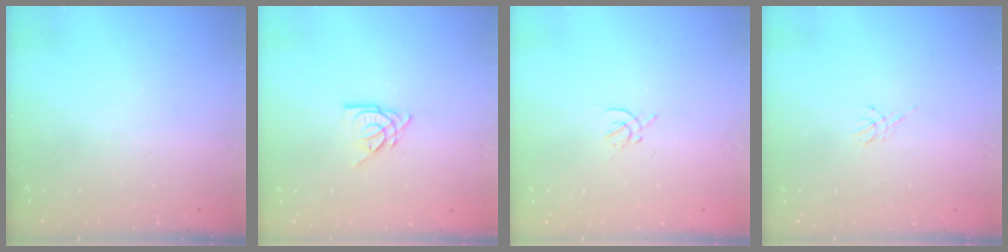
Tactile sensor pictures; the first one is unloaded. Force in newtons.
{"total": 7.2, "press": 7.2, "slide": 0.7}
{"total": 1.4, "press": 1.3, "slide": 0.5}
{"total": 3.0, "press": 2.9, "slide": 0.6}